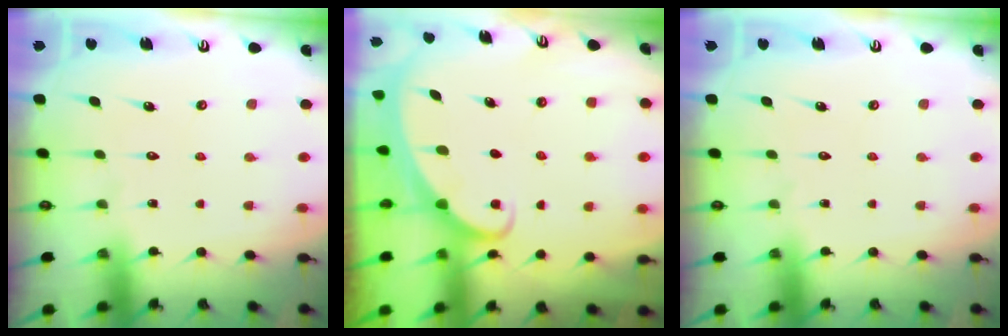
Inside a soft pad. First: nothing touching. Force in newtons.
{"total": 1.8, "press": 1.8, "slide": 0.2}
{"total": 0.0}